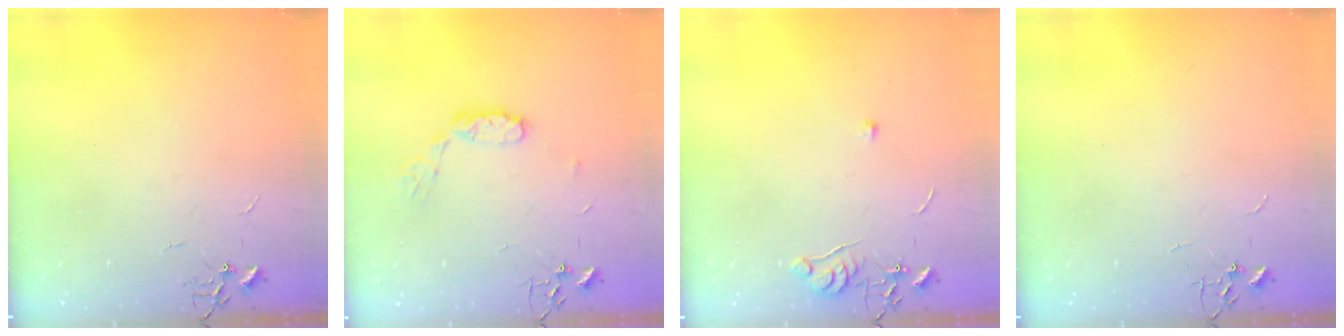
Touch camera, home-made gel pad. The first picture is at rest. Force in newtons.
{"total": 7.3, "press": 7.3, "slide": 0.4}
{"total": 6.2, "press": 6.2, "slide": 0.7}
{"total": 0.0}